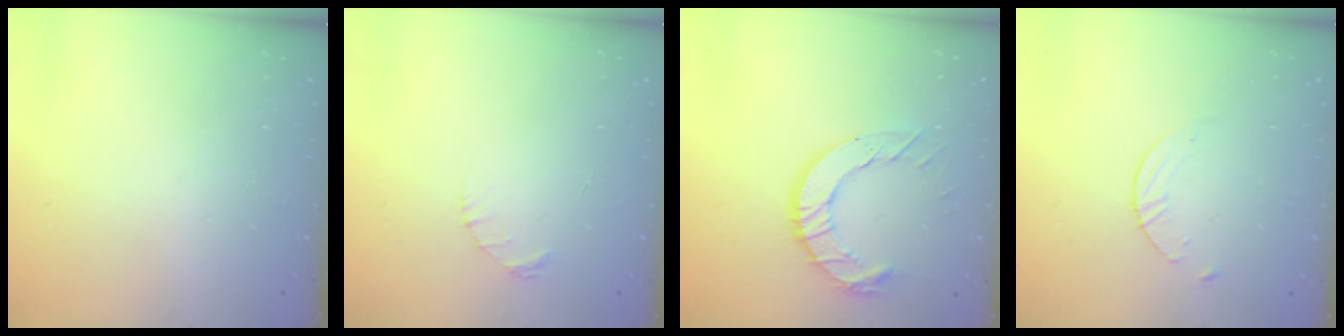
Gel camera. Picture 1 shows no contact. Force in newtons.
{"total": 1.4, "press": 1.4, "slide": 0.2}
{"total": 11.0, "press": 10.9, "slide": 1.1}
{"total": 2.7, "press": 2.6, "slide": 0.3}